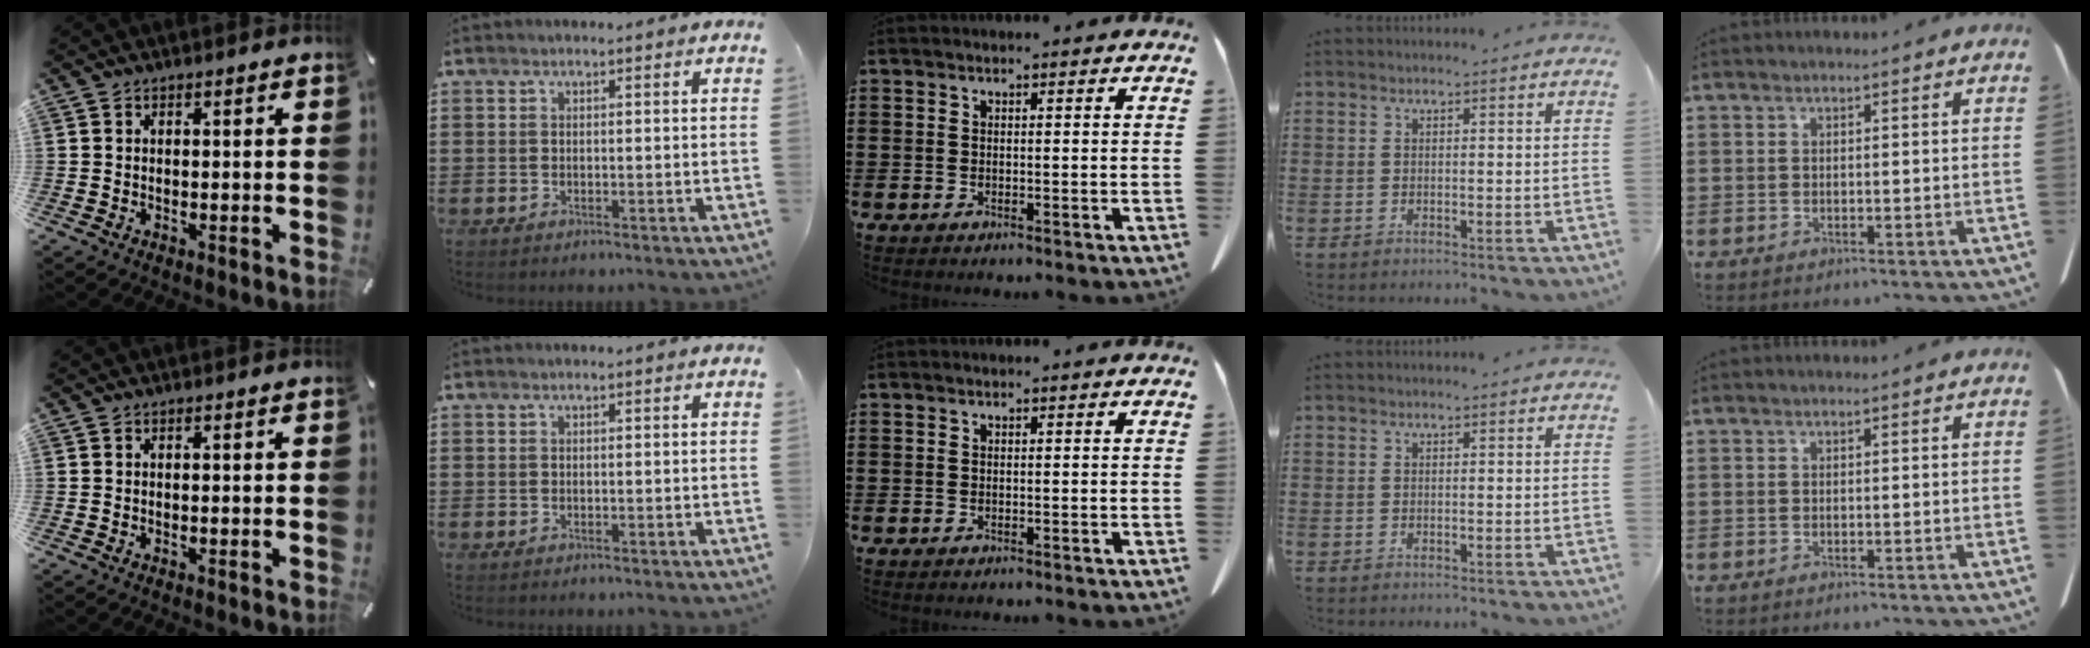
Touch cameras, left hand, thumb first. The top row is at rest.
{}